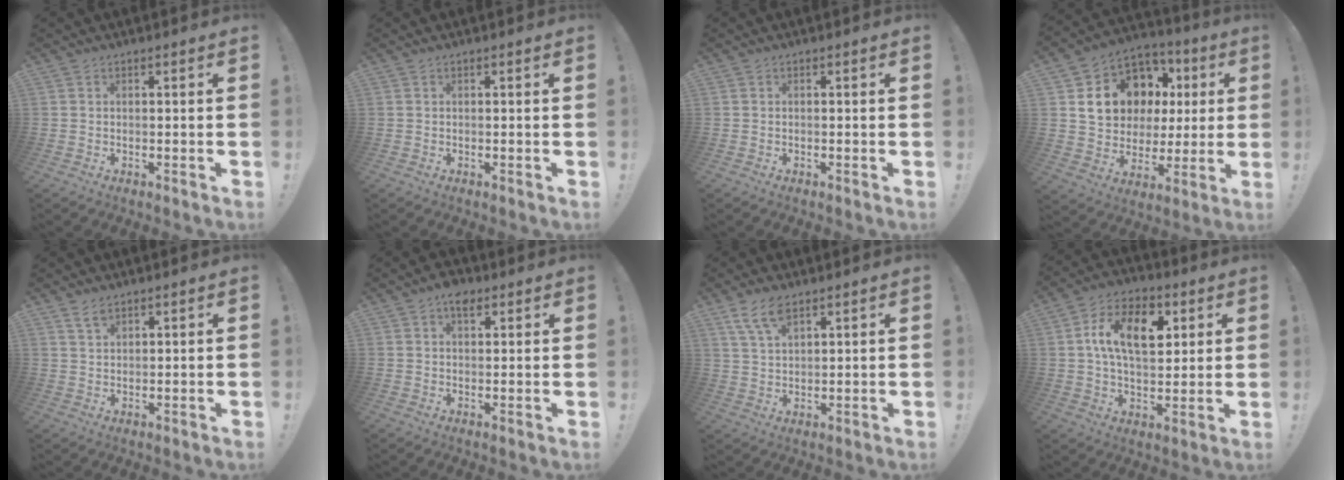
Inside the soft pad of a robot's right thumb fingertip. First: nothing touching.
{"total": 0.0}
{"total": 0.0}
{"total": 15.9, "force": [5.2, 13.1, 7.4], "torque": [-0.108, -0.025, 0.123]}
{"total": 3.0, "force": [2.4, 1.3, 1.4], "torque": [-0.017, -0.013, 0.042]}
{"total": 4.9, "force": [3.2, 2.8, 2.6], "torque": [-0.025, -0.011, 0.053]}
{"total": 7.1, "force": [4.5, 2.9, 4.6], "torque": [-0.083, -0.014, 0.084]}
{"total": 15.6, "force": [4.6, 8.9, 11.9], "torque": [-0.191, 0.000, 0.080]}